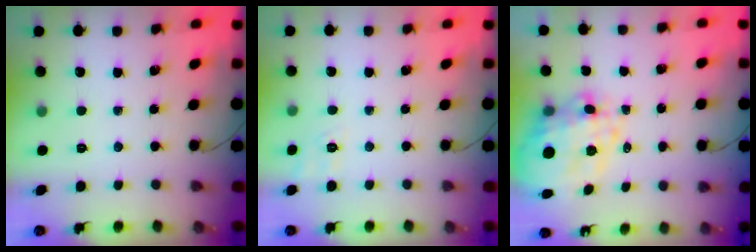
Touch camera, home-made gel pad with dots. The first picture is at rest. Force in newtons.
{"total": 2.5, "press": 1.8, "slide": 1.8}
{"total": 16.3, "press": 15.9, "slide": 3.8}